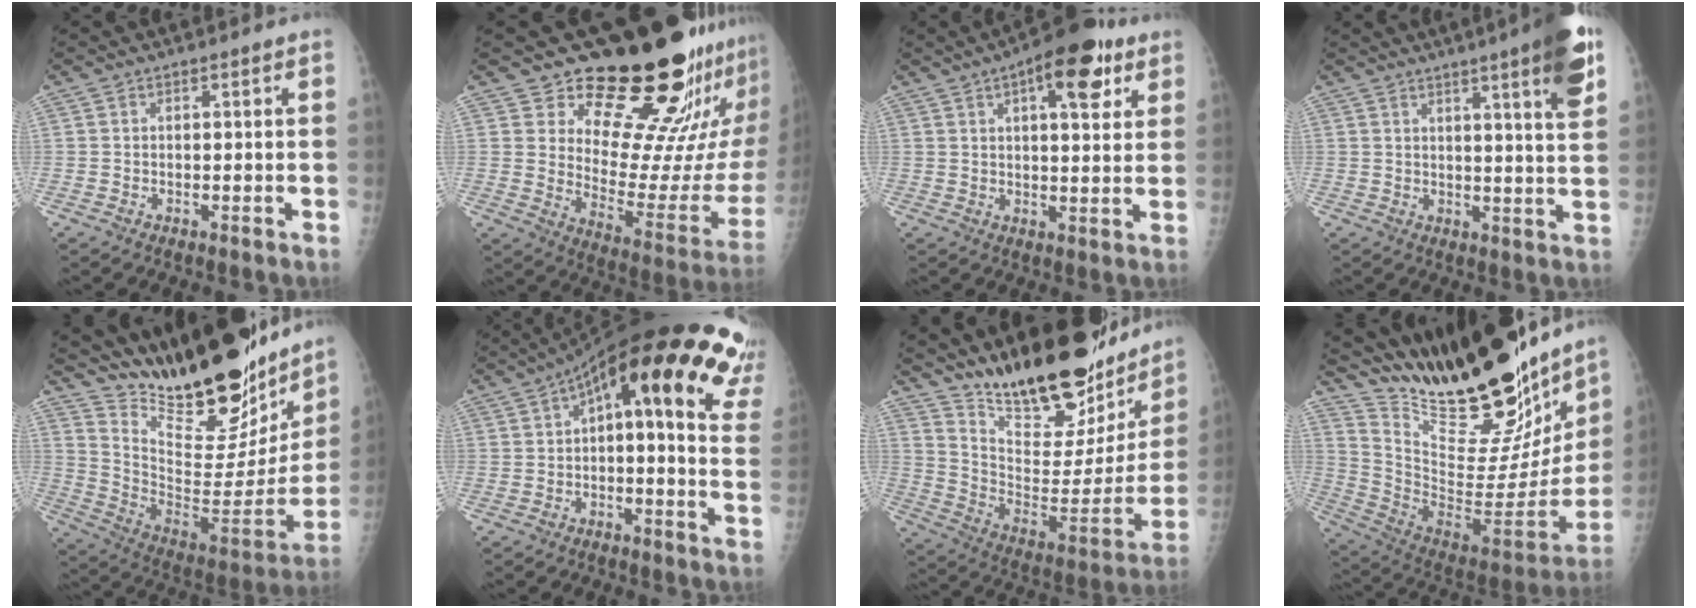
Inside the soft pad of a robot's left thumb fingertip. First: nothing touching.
{"total": 22.3, "force": [17.6, 7.1, 11.8], "torque": [-0.122, -0.154, 0.244]}
{"total": 12.8, "force": [6.3, 5.0, 10.0], "torque": [-0.110, -0.009, 0.082]}
{"total": 11.1, "force": [6.0, 0.6, 9.3], "torque": [-0.121, -0.026, 0.073]}
{"total": 30.8, "force": [24.5, 9.3, 16.3], "torque": [-0.232, -0.115, 0.377]}
{"total": 23.7, "force": [10.9, 7.4, 19.7], "torque": [-0.262, 0.030, 0.133]}
{"total": 27.2, "force": [21.5, 9.2, 13.8], "torque": [-0.184, -0.103, 0.330]}
{"total": 34.4, "force": [27.9, 9.3, 17.8], "torque": [-0.264, -0.138, 0.421]}